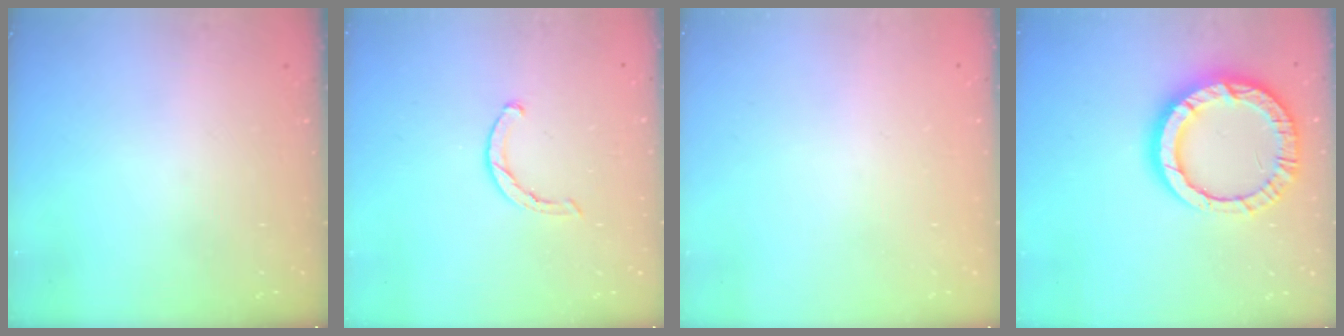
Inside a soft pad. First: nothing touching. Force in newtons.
{"total": 1.8, "press": 1.8, "slide": 0.3}
{"total": 2.4, "press": 2.4, "slide": 0.2}
{"total": 19.2, "press": 19.1, "slide": 1.9}